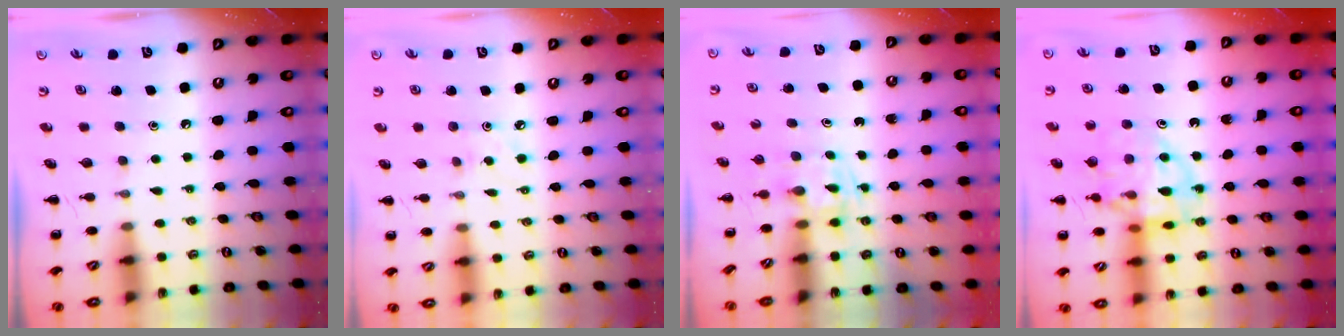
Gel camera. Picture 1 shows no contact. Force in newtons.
{"total": 2.5, "press": 2.3, "slide": 0.9}
{"total": 2.5, "press": 2.1, "slide": 1.2}
{"total": 15.2, "press": 15.1, "slide": 2.2}